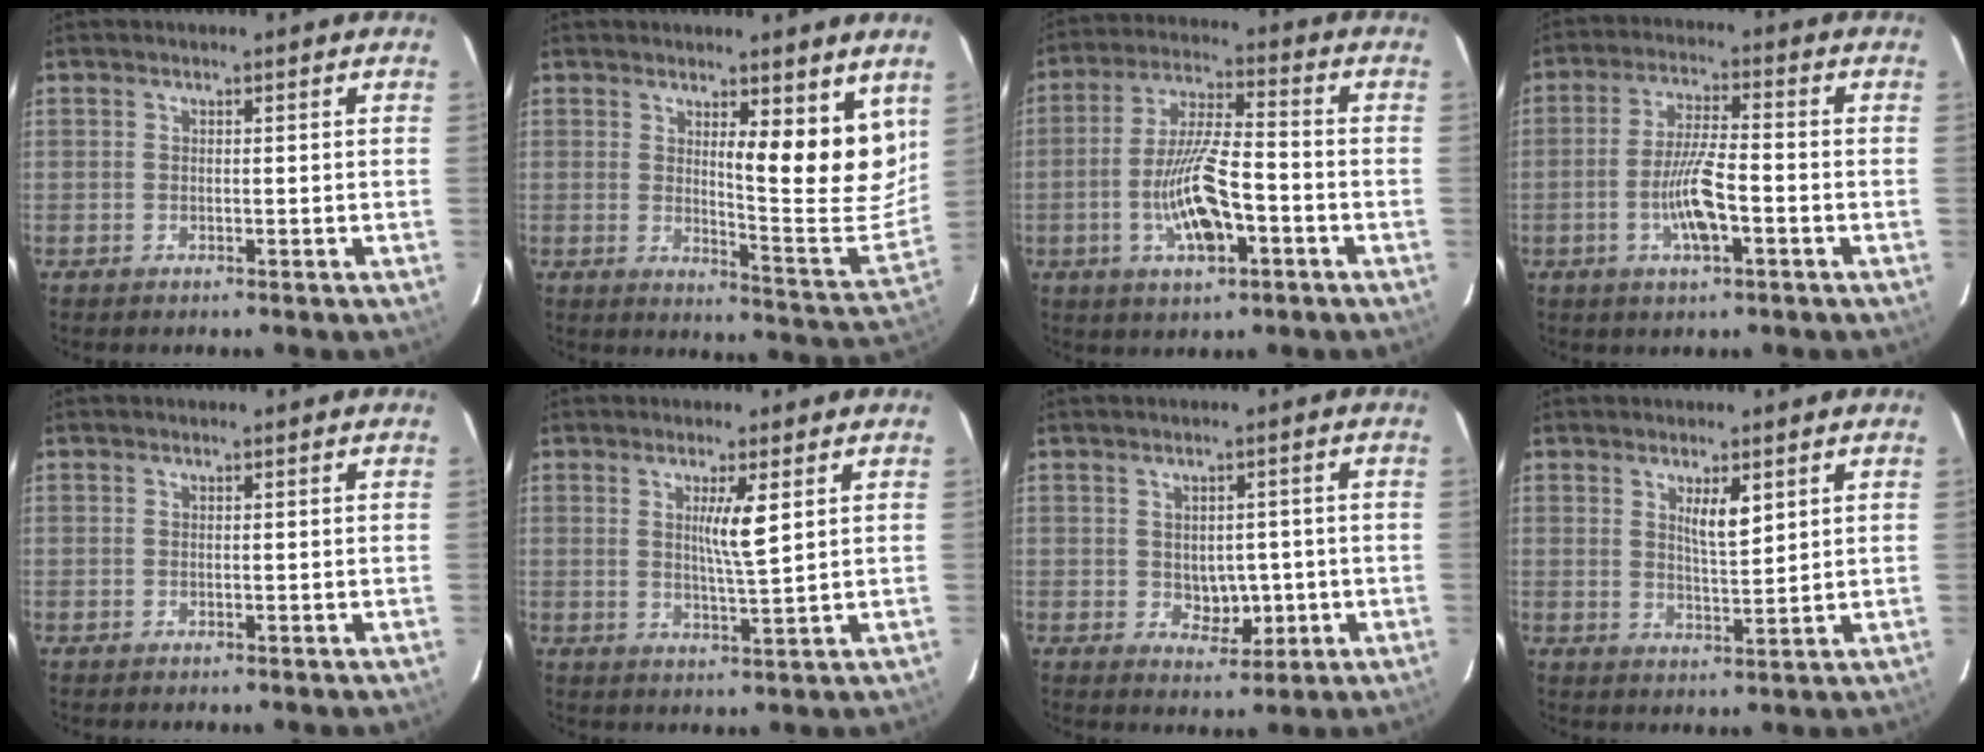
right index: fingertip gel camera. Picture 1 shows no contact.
{"total": 11.2, "force": [5.6, 2.2, 9.5], "torque": [-0.113, -0.025, 0.084]}
{"total": 11.4, "force": [-3.5, 2.9, 10.4], "torque": [-0.204, 0.004, -0.060]}
{"total": 7.8, "force": [-2.4, 1.4, 7.3], "torque": [-0.141, 0.002, -0.045]}
{"total": 0.0}
{"total": 4.9, "force": [1.6, -0.2, 4.6], "torque": [-0.081, -0.009, 0.028]}
{"total": 4.7, "force": [-0.5, 3.3, 3.4], "torque": [-0.039, 0.002, 0.004]}
{"total": 4.3, "force": [2.0, 0.9, 3.7], "torque": [-0.065, -0.005, 0.039]}